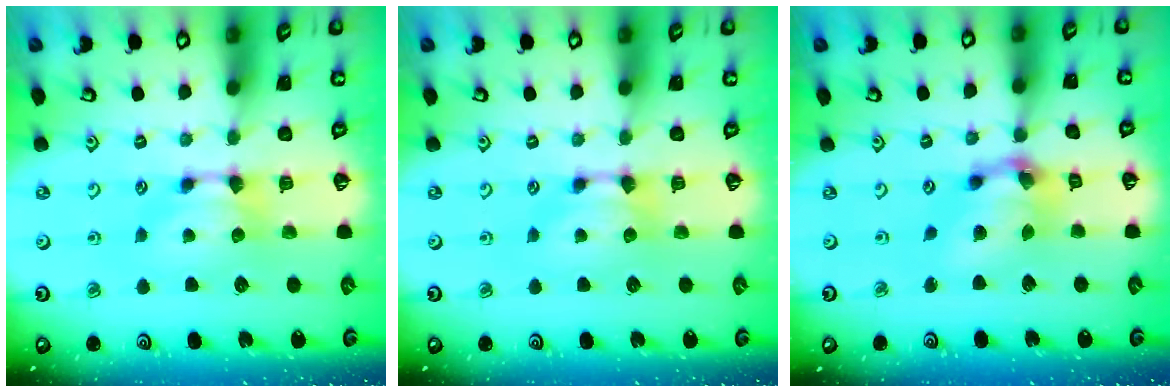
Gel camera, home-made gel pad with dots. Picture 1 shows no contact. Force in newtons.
{"total": 0.0}
{"total": 6.9, "press": 6.6, "slide": 2.2}